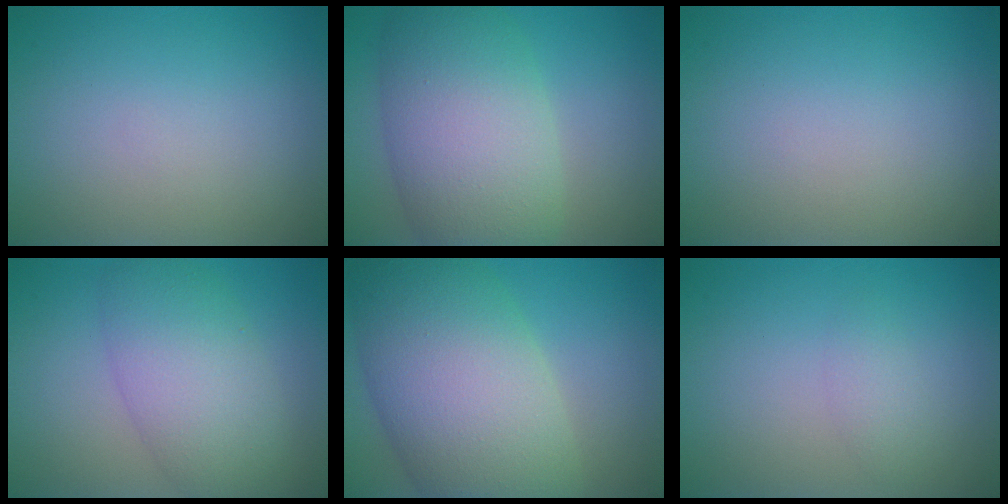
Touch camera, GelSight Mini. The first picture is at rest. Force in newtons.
{"total": 10.0, "press": 10.0, "slide": 0.5}
{"total": 0.0}
{"total": 6.5, "press": 6.5, "slide": 0.1}
{"total": 13.4, "press": 13.4, "slide": 0.4}
{"total": 1.2, "press": 1.2, "slide": 0.1}